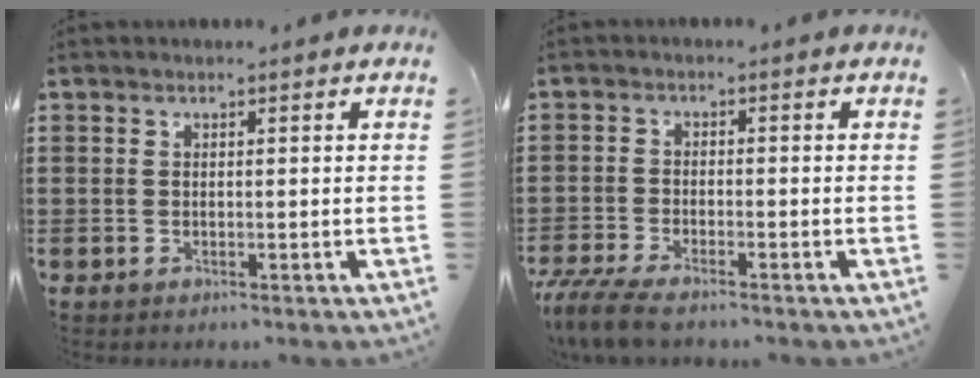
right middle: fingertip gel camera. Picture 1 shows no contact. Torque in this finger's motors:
{"motor_torque": [1.53, 0.00, 0.63, 0.21]}